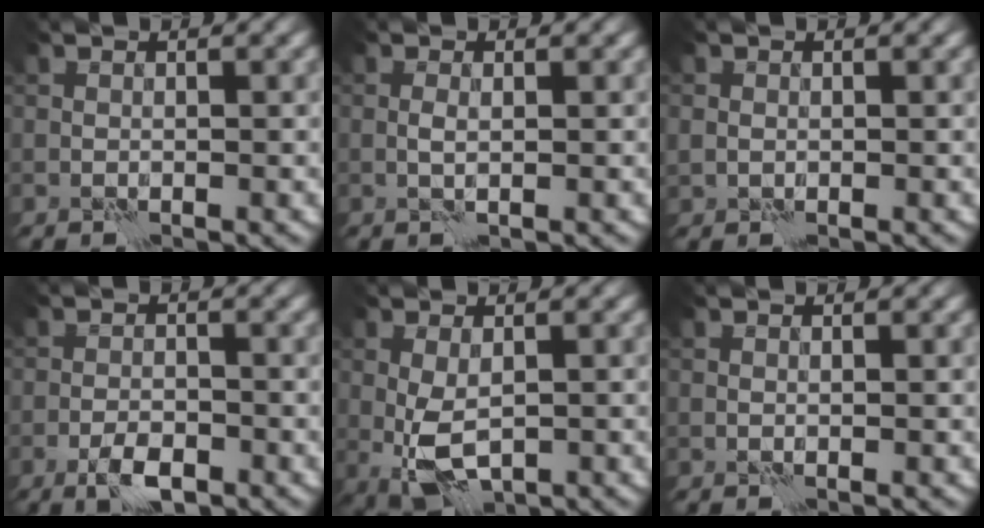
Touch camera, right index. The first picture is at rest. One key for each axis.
{"total": 0.7, "fx": 0.0, "fy": 0.1, "fz": 0.7, "tx": -0.017, "ty": 0.003, "tz": 0.002}
{"total": 0.9, "fx": 0.2, "fy": 0.8, "fz": 0.1, "tx": -0.003, "ty": 0.002, "tz": 0.006}
{"total": 3.0, "fx": -1.9, "fy": 1.1, "fz": 2.0, "tx": -0.035, "ty": 0.003, "tz": -0.038}
{"total": 4.4, "fx": -0.7, "fy": 2.3, "fz": 3.7, "tx": -0.080, "ty": -0.011, "tz": -0.007}
{"total": 0.0}